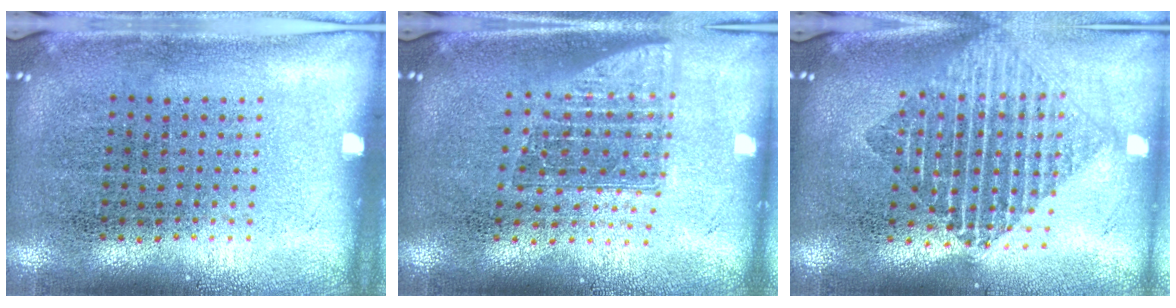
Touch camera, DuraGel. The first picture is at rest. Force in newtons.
{"total": 1.5, "press": 1.2, "slide": 0.9}
{"total": 1.9, "press": 1.6, "slide": 1.0}